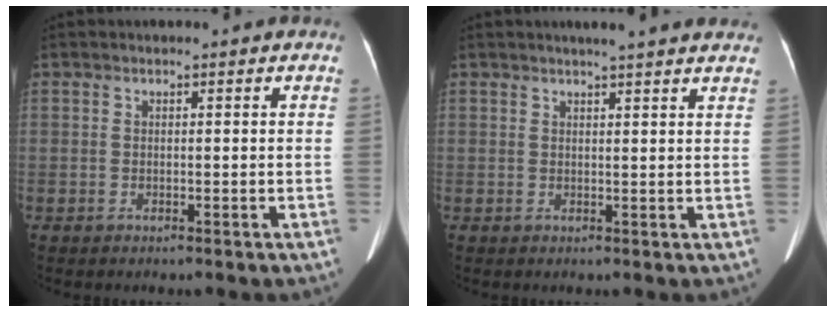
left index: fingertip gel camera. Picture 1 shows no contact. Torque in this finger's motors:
{"motor_torque": [-0.09, -0.08, -0.01, 0.00]}